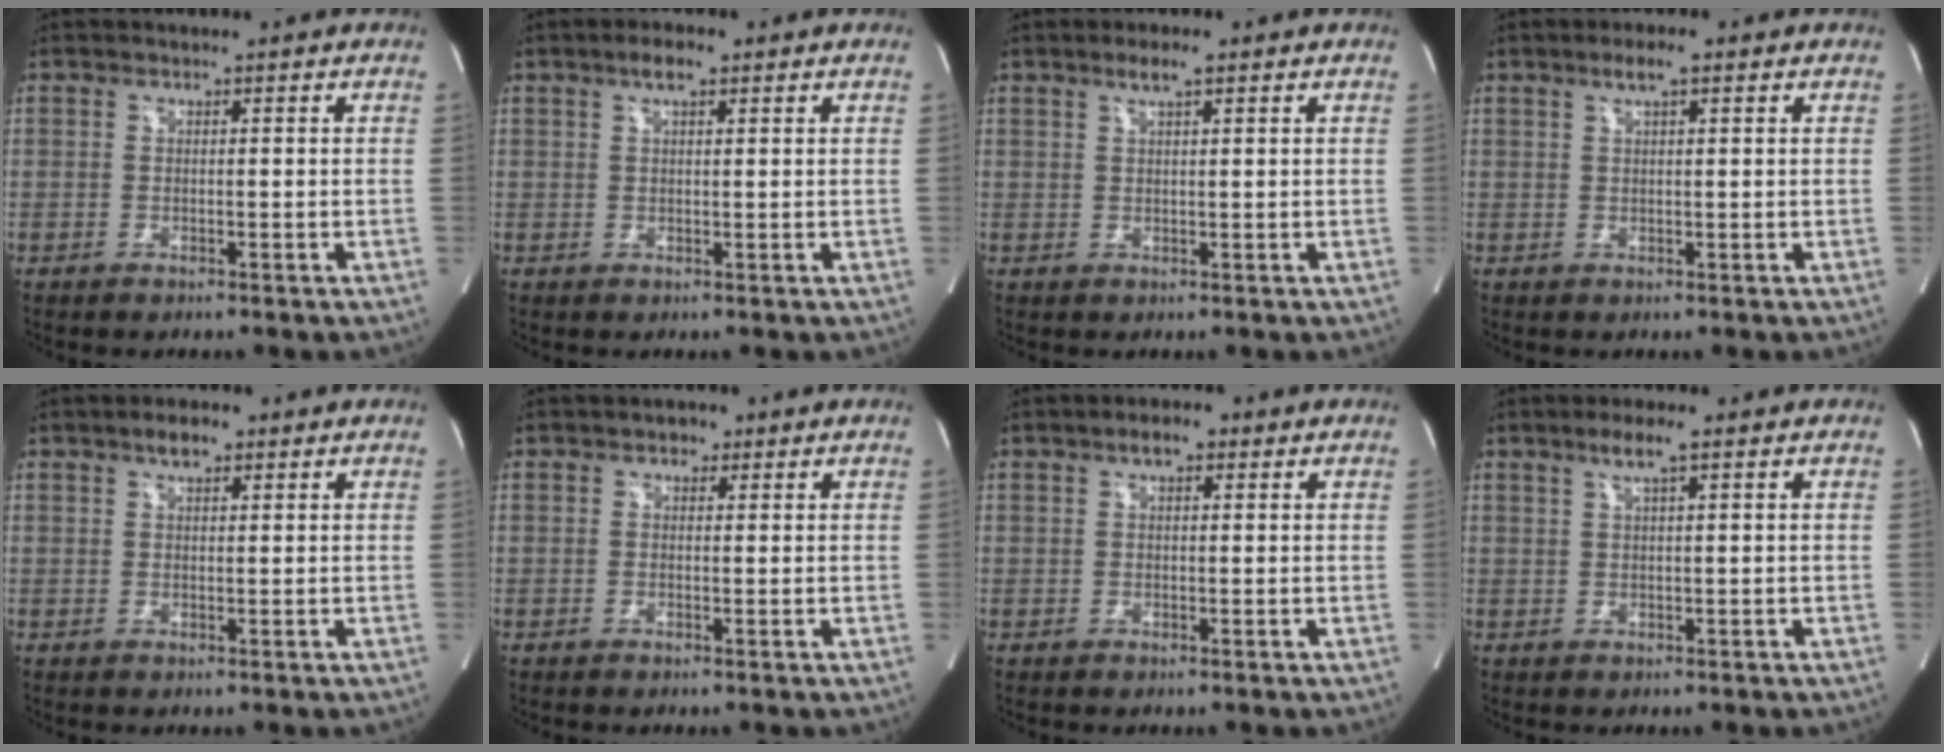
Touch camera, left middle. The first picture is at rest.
{"total": 2.9, "force": [1.9, 0.7, 2.1], "torque": [-0.044, 0.011, 0.030]}
{"total": 2.5, "force": [1.8, 0.3, 1.8], "torque": [-0.041, 0.005, 0.030]}
{"total": 2.8, "force": [1.7, 0.4, 2.1], "torque": [-0.044, 0.008, 0.029]}
{"total": 2.9, "force": [1.9, 1.1, 1.8], "torque": [-0.036, 0.009, 0.031]}
{"total": 1.6, "force": [1.0, 1.1, 0.6], "torque": [-0.012, 0.010, 0.012]}
{"total": 2.9, "force": [1.7, 1.2, 2.0], "torque": [-0.039, 0.014, 0.025]}
{"total": 3.3, "force": [2.1, 0.2, 2.5], "torque": [-0.054, 0.005, 0.036]}